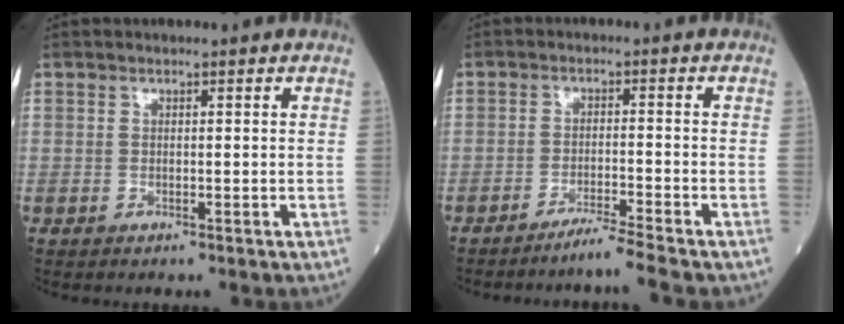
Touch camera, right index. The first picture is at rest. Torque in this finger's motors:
{"motor_torque": [-0.07, -0.10, -0.02, 0.00]}